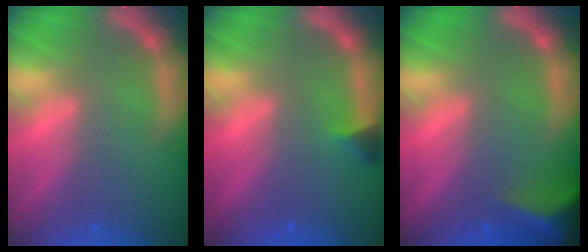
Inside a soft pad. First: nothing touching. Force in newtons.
{"total": 1.4}
{"total": 8.0}